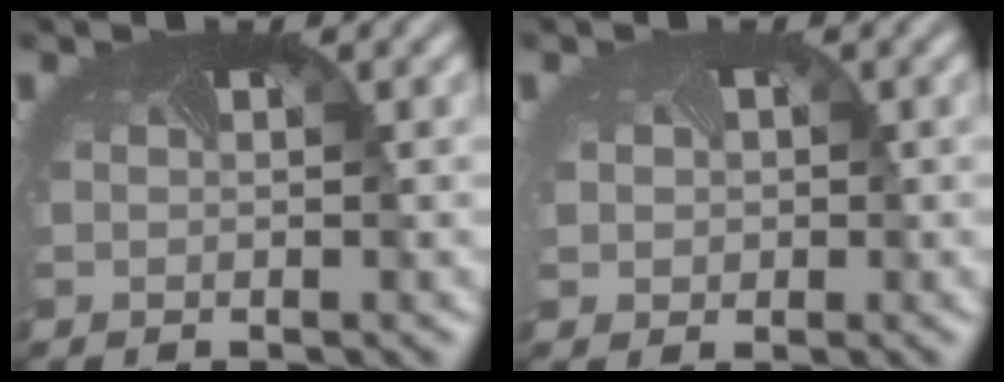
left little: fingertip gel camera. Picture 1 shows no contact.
{"total": 1.8, "force": [0.2, 1.8, 0.5], "torque": [-0.013, -0.003, 0.006]}